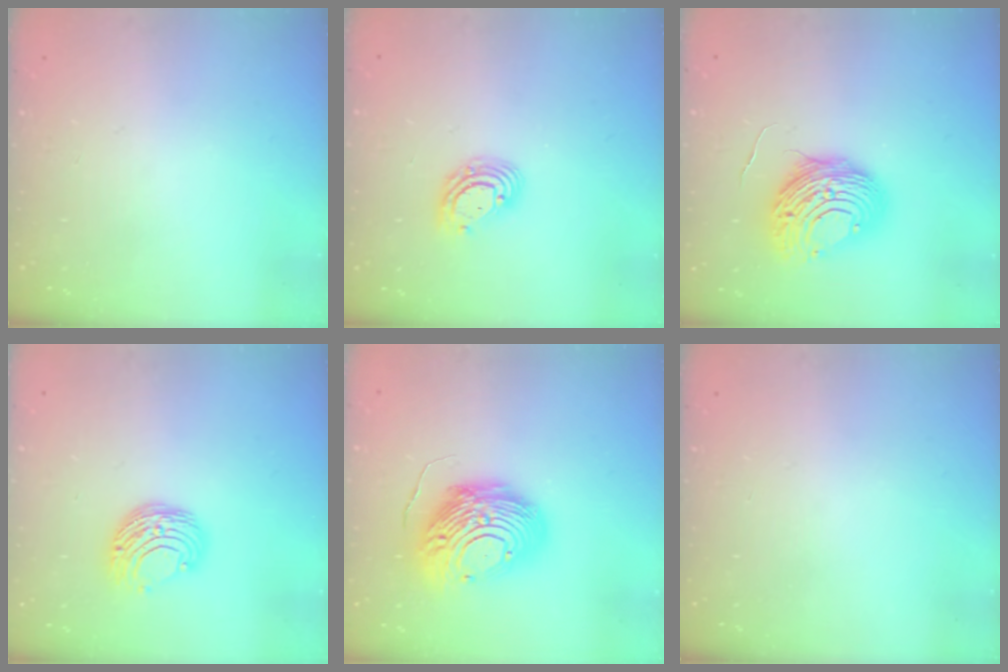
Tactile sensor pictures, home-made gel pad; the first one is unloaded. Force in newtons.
{"total": 8.0, "press": 7.8, "slide": 1.5}
{"total": 12.2, "press": 12.2, "slide": 1.4}
{"total": 9.5, "press": 9.5, "slide": 0.6}
{"total": 15.5, "press": 15.4, "slide": 1.7}
{"total": 0.0}